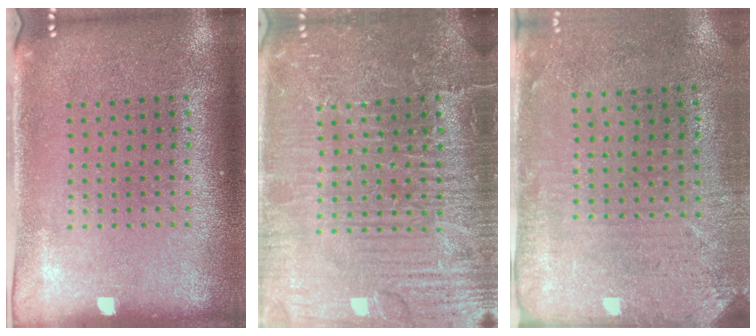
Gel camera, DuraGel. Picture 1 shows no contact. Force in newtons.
{"total": 7.7, "press": 7.6, "slide": 0.9}
{"total": 3.0, "press": 2.4, "slide": 1.8}